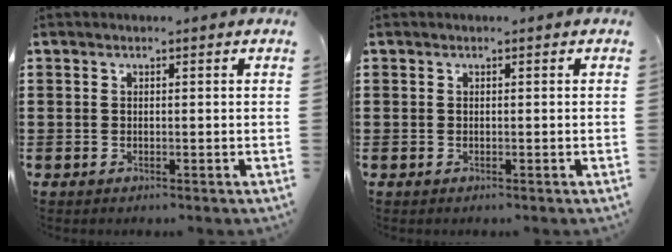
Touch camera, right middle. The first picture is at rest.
{"total": 0.0}